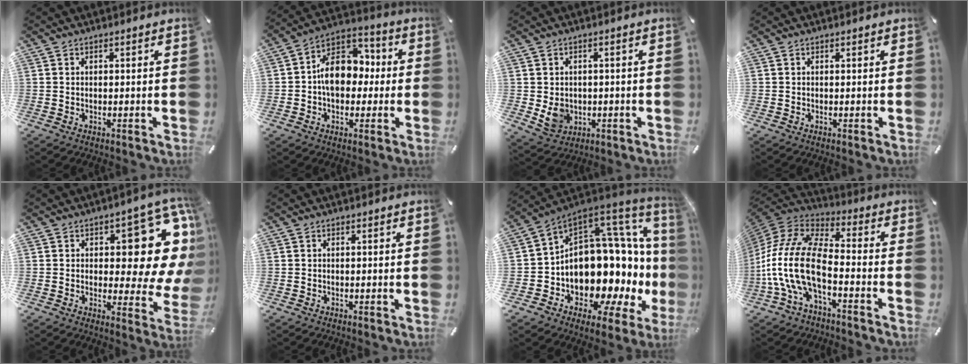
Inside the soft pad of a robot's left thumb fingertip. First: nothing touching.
{"total": 11.8, "force": [-0.5, 8.9, 7.8], "torque": [-0.141, 0.012, -0.010]}
{"total": 5.5, "force": [-0.3, 5.1, 2.1], "torque": [-0.033, -0.002, -0.005]}
{"total": 0.0}
{"total": 17.7, "force": [6.9, 8.2, 14.1], "torque": [-0.150, -0.075, 0.108]}
{"total": 0.0}
{"total": 21.2, "force": [0.4, 14.5, 15.5], "torque": [-0.228, -0.087, 0.052]}
{"total": 16.8, "force": [-6.6, 8.3, 13.0], "torque": [-0.295, 0.013, -0.125]}